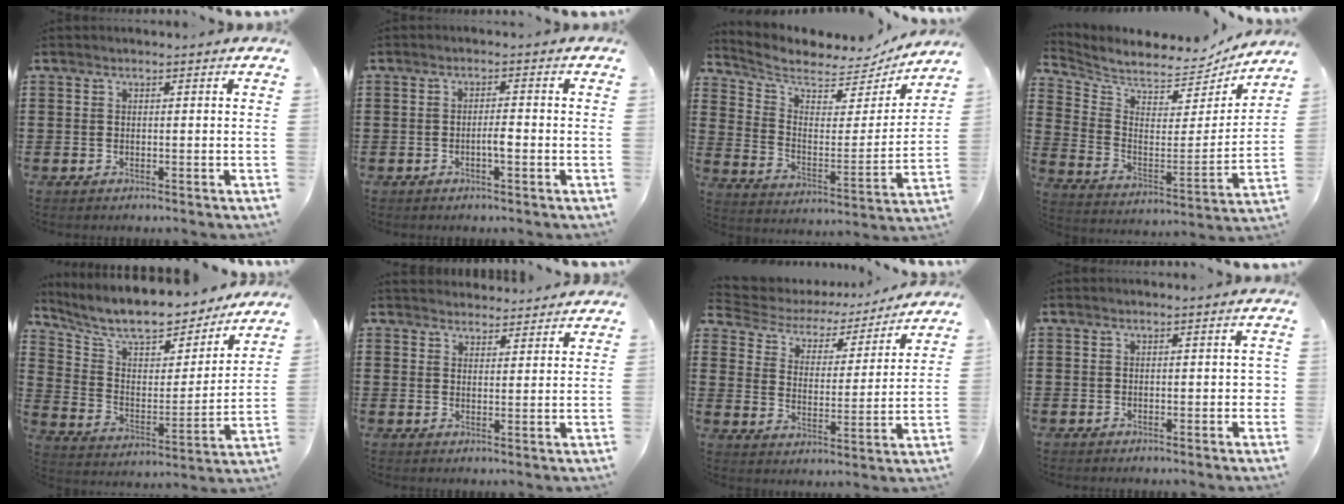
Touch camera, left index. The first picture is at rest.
{"total": 2.3, "force": [-0.7, 0.5, 2.1], "torque": [-0.040, 0.004, -0.014]}
{"total": 6.0, "force": [5.3, 2.1, 2.0], "torque": [-0.070, -0.037, 0.089]}
{"total": 5.7, "force": [5.5, 1.0, 0.7], "torque": [-0.049, -0.056, 0.093]}
{"total": 10.0, "force": [9.0, 2.1, 3.9], "torque": [-0.108, -0.060, 0.154]}
{"total": 2.7, "force": [2.7, 0.4, -0.3], "torque": [-0.002, -0.008, 0.052]}
{"total": 3.9, "force": [3.7, 1.3, 0.7], "torque": [-0.040, -0.027, 0.054]}
{"total": 1.8, "force": [-0.2, 0.8, 1.5], "torque": [-0.029, 0.005, -0.006]}